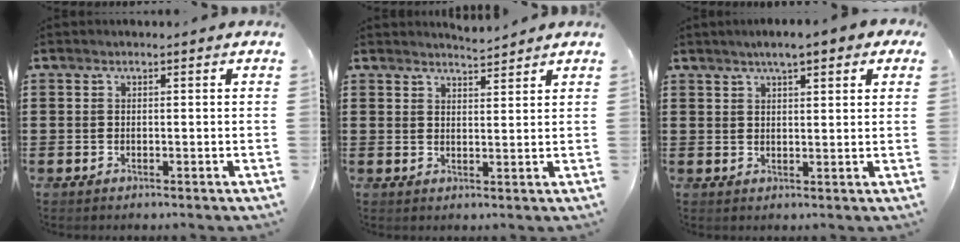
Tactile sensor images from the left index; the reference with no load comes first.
{"total": 3.0, "force": [3.0, -0.2, 0.4], "torque": [-0.015, -0.009, 0.056]}
{"total": 3.8, "force": [2.6, 0.7, 2.7], "torque": [-0.059, 0.008, 0.044]}